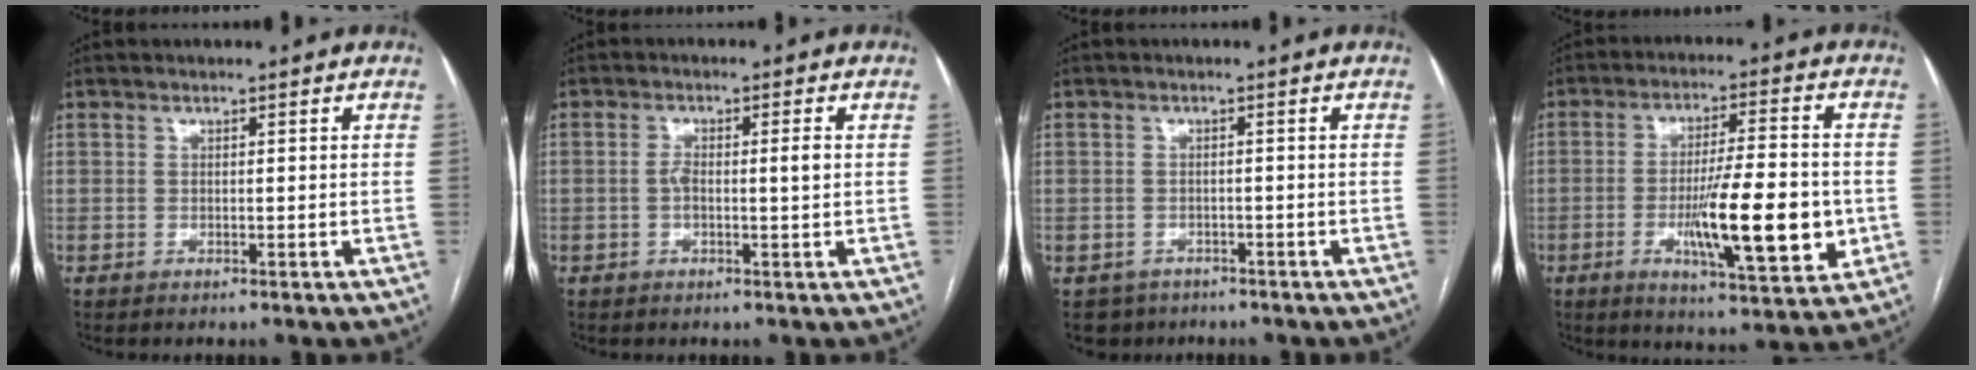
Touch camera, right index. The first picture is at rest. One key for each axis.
{"total": 3.6, "fx": 0.0, "fy": 0.7, "fz": 3.5, "tx": -0.068, "ty": 0.007, "tz": -0.001}
{"total": 3.7, "fx": -2.3, "fy": 2.9, "fz": -0.2, "tx": 0.005, "ty": 0.008, "tz": -0.035}
{"total": 14.8, "fx": -3.1, "fy": 2.3, "fz": 14.3, "tx": -0.234, "ty": -0.012, "tz": -0.047}